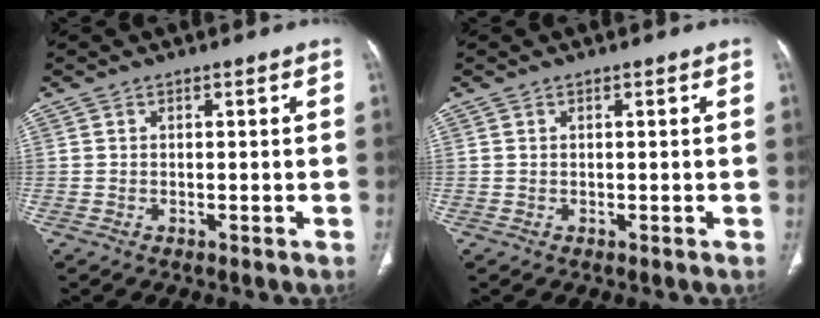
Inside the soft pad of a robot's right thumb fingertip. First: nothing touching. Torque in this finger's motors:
{"motor_torque": [-0.03, 0.03, -0.32, 0.25, 0.00]}